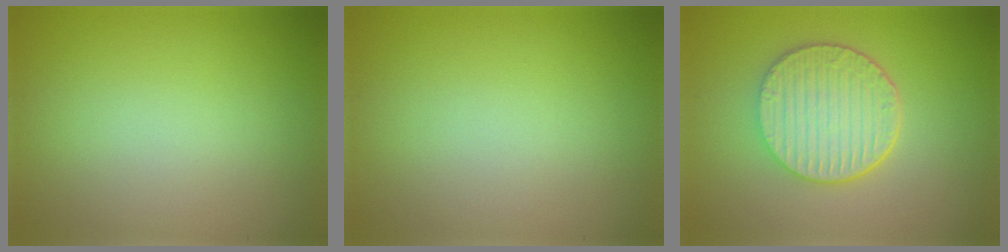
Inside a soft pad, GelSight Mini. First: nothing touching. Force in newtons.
{"total": 0.0}
{"total": 6.3, "press": 4.6, "slide": 4.3}